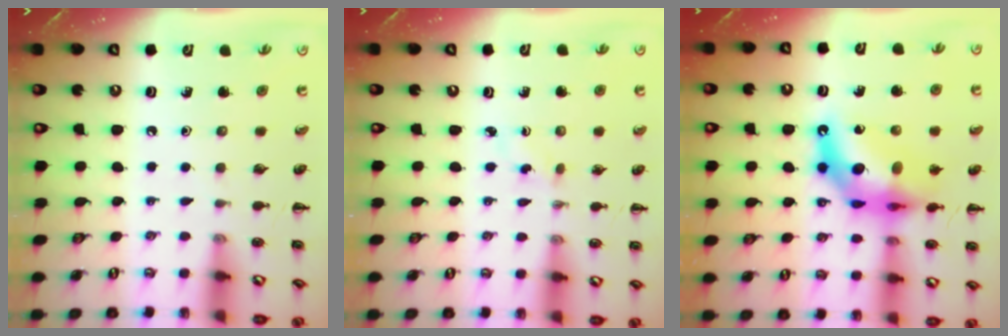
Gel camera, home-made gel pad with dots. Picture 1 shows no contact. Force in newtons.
{"total": 1.7, "press": 1.5, "slide": 0.8}
{"total": 16.2, "press": 15.6, "slide": 4.3}